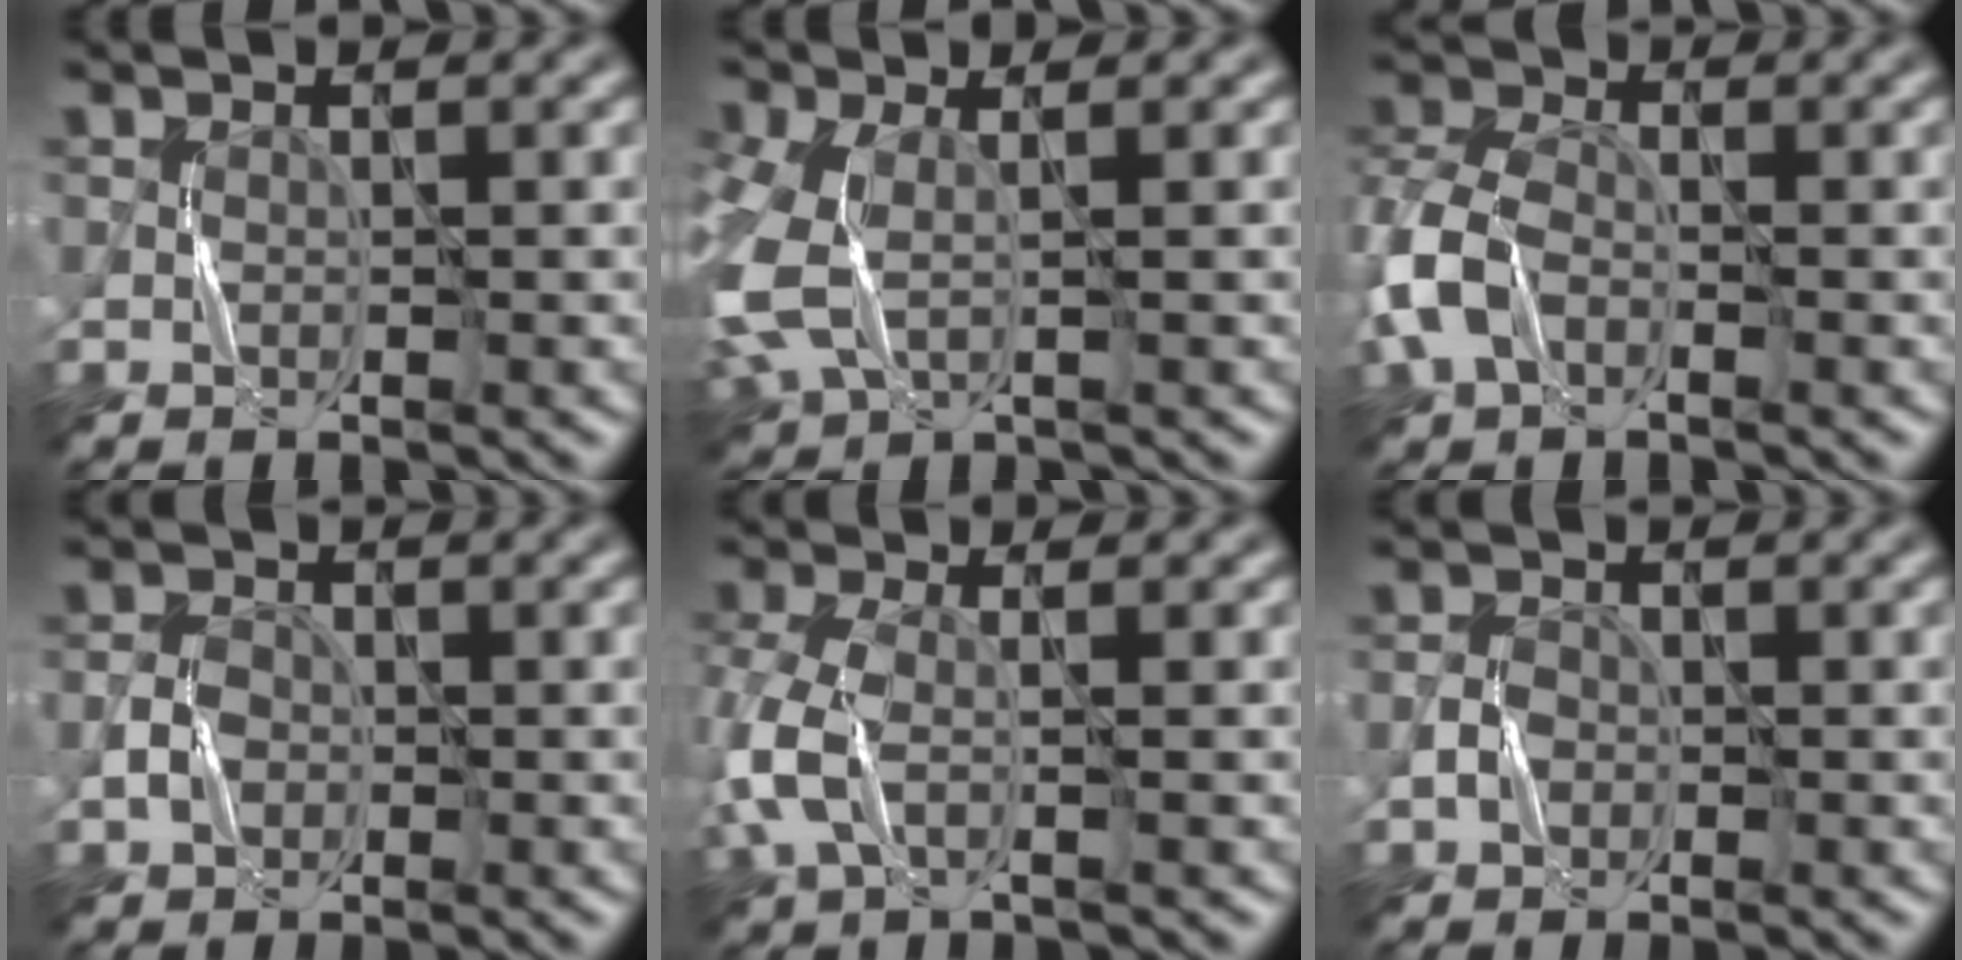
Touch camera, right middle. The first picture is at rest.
{"total": 6.2, "force": [-0.4, 3.9, 4.8], "torque": [-0.145, -0.010, -0.012]}
{"total": 4.8, "force": [-1.6, 3.5, 3.0], "torque": [-0.079, 0.002, -0.043]}
{"total": 1.9, "force": [-0.6, 1.5, 0.9], "torque": [-0.010, 0.004, -0.016]}
{"total": 4.1, "force": [-0.6, 2.1, 3.5], "torque": [-0.102, 0.001, -0.020]}
{"total": 1.5, "force": [-0.6, 1.2, 0.7], "torque": [-0.006, 0.004, -0.015]}